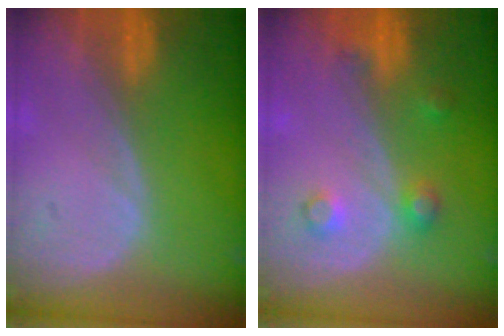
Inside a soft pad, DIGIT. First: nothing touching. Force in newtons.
{"total": 3.6, "press": 3.5, "slide": 0.1}